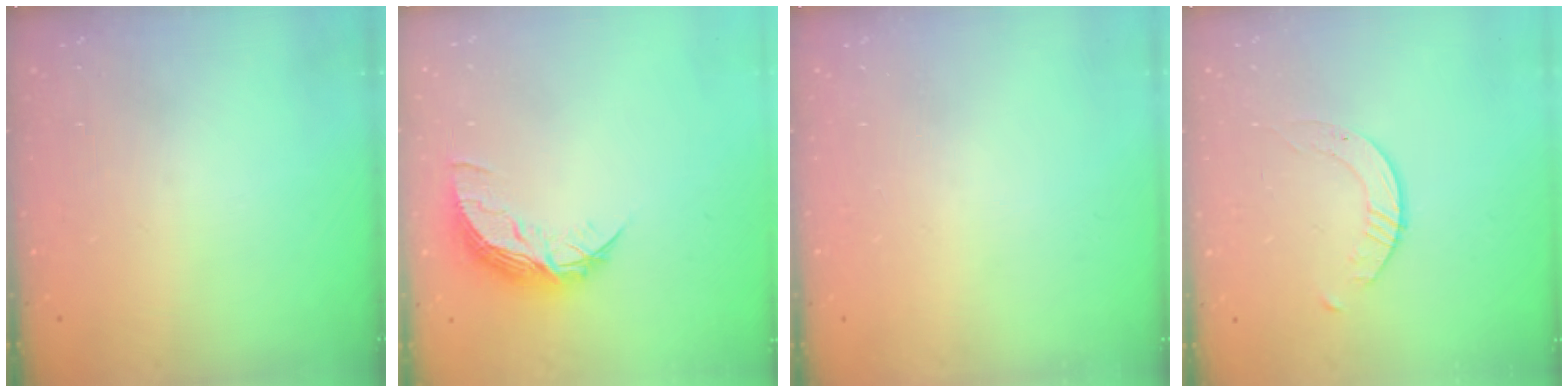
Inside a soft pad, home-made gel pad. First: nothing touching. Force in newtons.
{"total": 8.7, "press": 8.7, "slide": 0.4}
{"total": 0.0}
{"total": 1.7, "press": 1.7, "slide": 0.2}